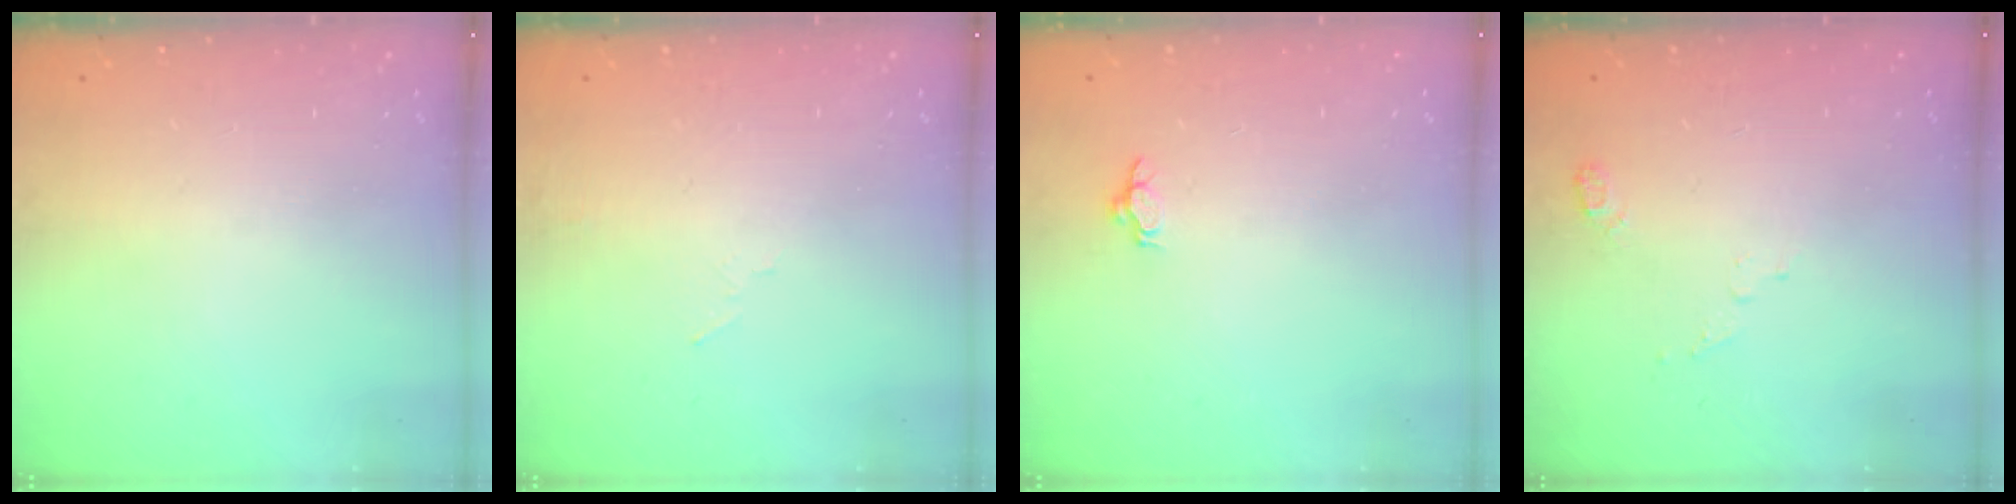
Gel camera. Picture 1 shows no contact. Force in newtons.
{"total": 4.1, "press": 3.2, "slide": 2.6}
{"total": 2.7, "press": 2.6, "slide": 1.0}
{"total": 4.7, "press": 4.7, "slide": 0.5}